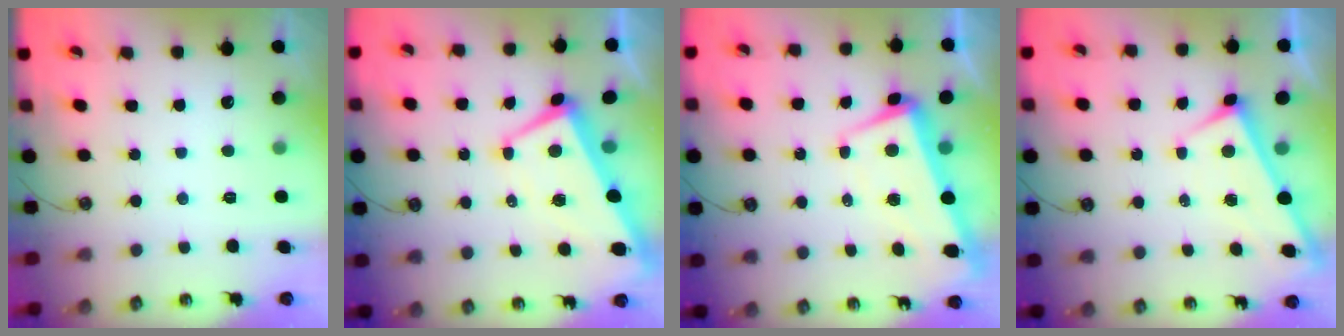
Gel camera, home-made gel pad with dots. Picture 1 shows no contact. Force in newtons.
{"total": 2.6, "press": 2.3, "slide": 1.1}
{"total": 1.9, "press": 0.8, "slide": 1.8}
{"total": 1.3, "press": 1.3, "slide": 0.3}